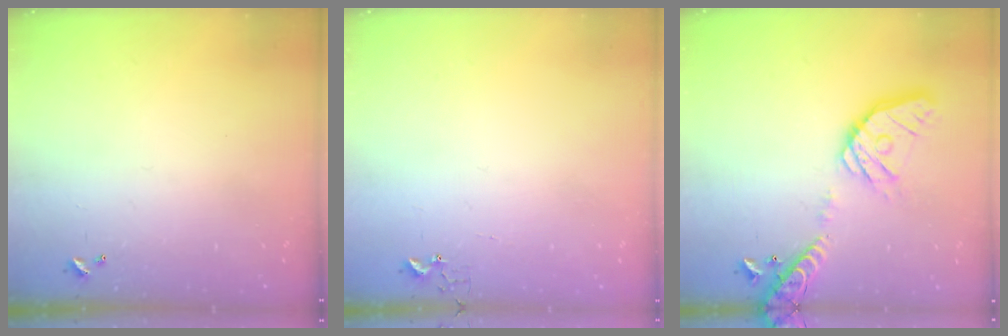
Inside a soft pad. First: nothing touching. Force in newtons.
{"total": 2.7, "press": 2.7, "slide": 0.3}
{"total": 19.5, "press": 19.2, "slide": 3.3}